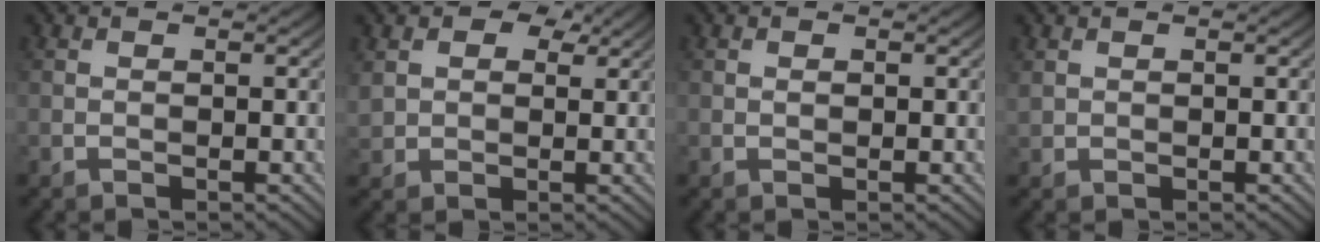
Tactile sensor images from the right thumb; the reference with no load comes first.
{"total": 6.1, "force": [3.0, 4.6, 2.6], "torque": [-0.088, 0.008, 0.054]}
{"total": 0.5, "force": [0.1, 0.4, 0.4], "torque": [-0.005, -0.001, 0.001]}
{"total": 0.9, "force": [0.5, 0.7, 0.3], "torque": [-0.011, -0.002, 0.016]}